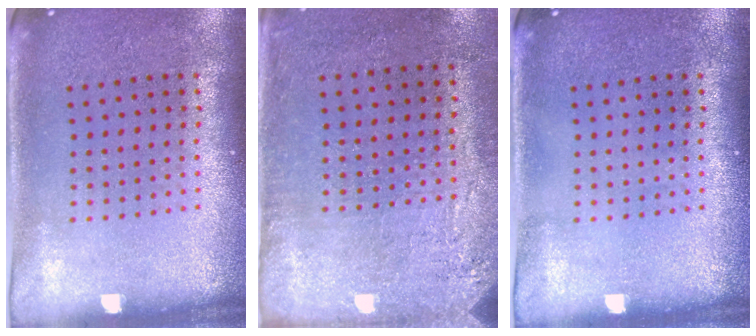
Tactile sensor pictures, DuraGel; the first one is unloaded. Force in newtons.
{"total": 2.8, "press": 2.3, "slide": 1.6}
{"total": 0.0}